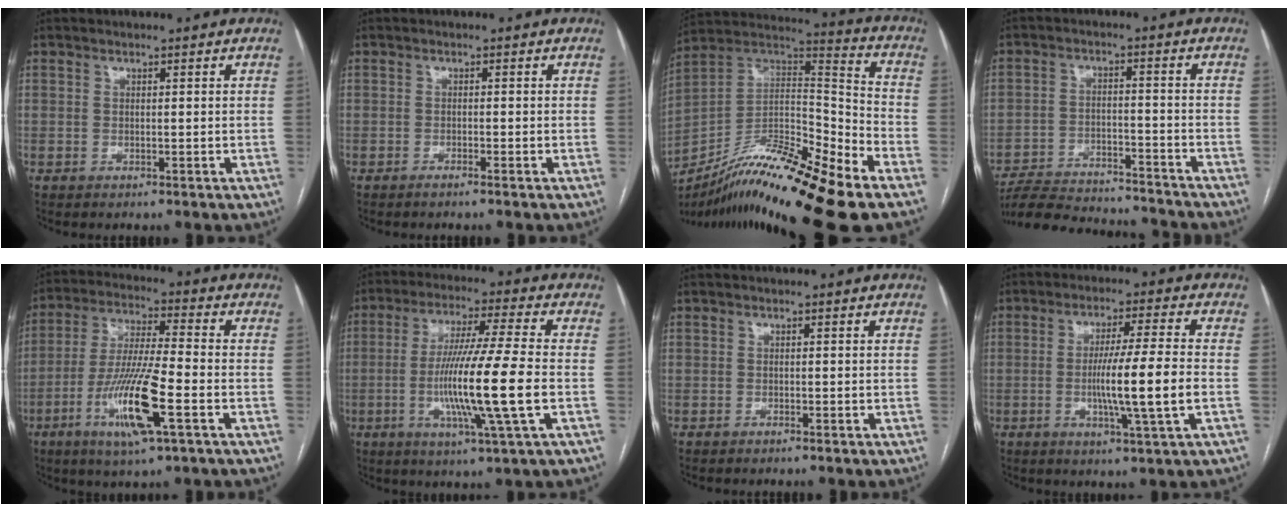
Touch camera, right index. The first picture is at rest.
{"total": 1.0, "force": [-0.8, -0.2, 0.5], "torque": [-0.010, 0.002, -0.014]}
{"total": 21.9, "force": [-14.7, 1.8, 16.2], "torque": [-0.277, -0.005, -0.257]}
{"total": 18.1, "force": [-17.0, 2.6, 5.4], "torque": [-0.113, -0.008, -0.251]}
{"total": 13.4, "force": [-5.1, 0.8, 12.4], "torque": [-0.248, -0.019, -0.095]}
{"total": 14.5, "force": [-2.8, -1.0, 14.1], "torque": [-0.270, -0.015, -0.060]}
{"total": 0.0}
{"total": 10.2, "force": [-1.8, -1.0, 10.0], "torque": [-0.177, -0.010, -0.035]}